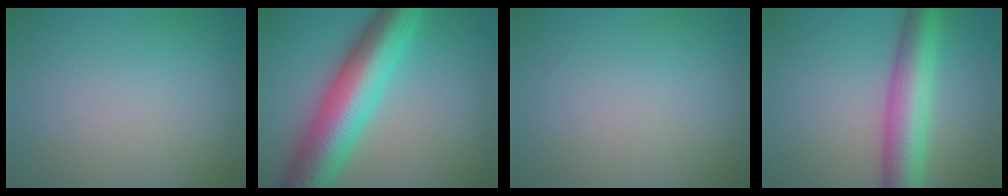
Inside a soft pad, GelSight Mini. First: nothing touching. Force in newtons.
{"total": 10.8, "press": 10.8, "slide": 0.2}
{"total": 0.0}
{"total": 7.2, "press": 7.2, "slide": 0.2}